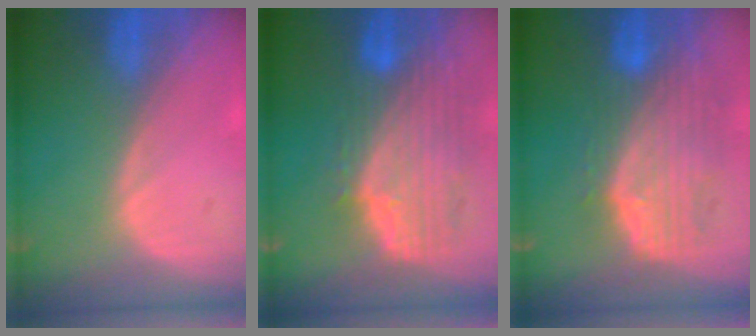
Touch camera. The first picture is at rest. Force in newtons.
{"total": 11.0, "press": 9.4, "slide": 5.6}
{"total": 10.5, "press": 9.0, "slide": 5.4}